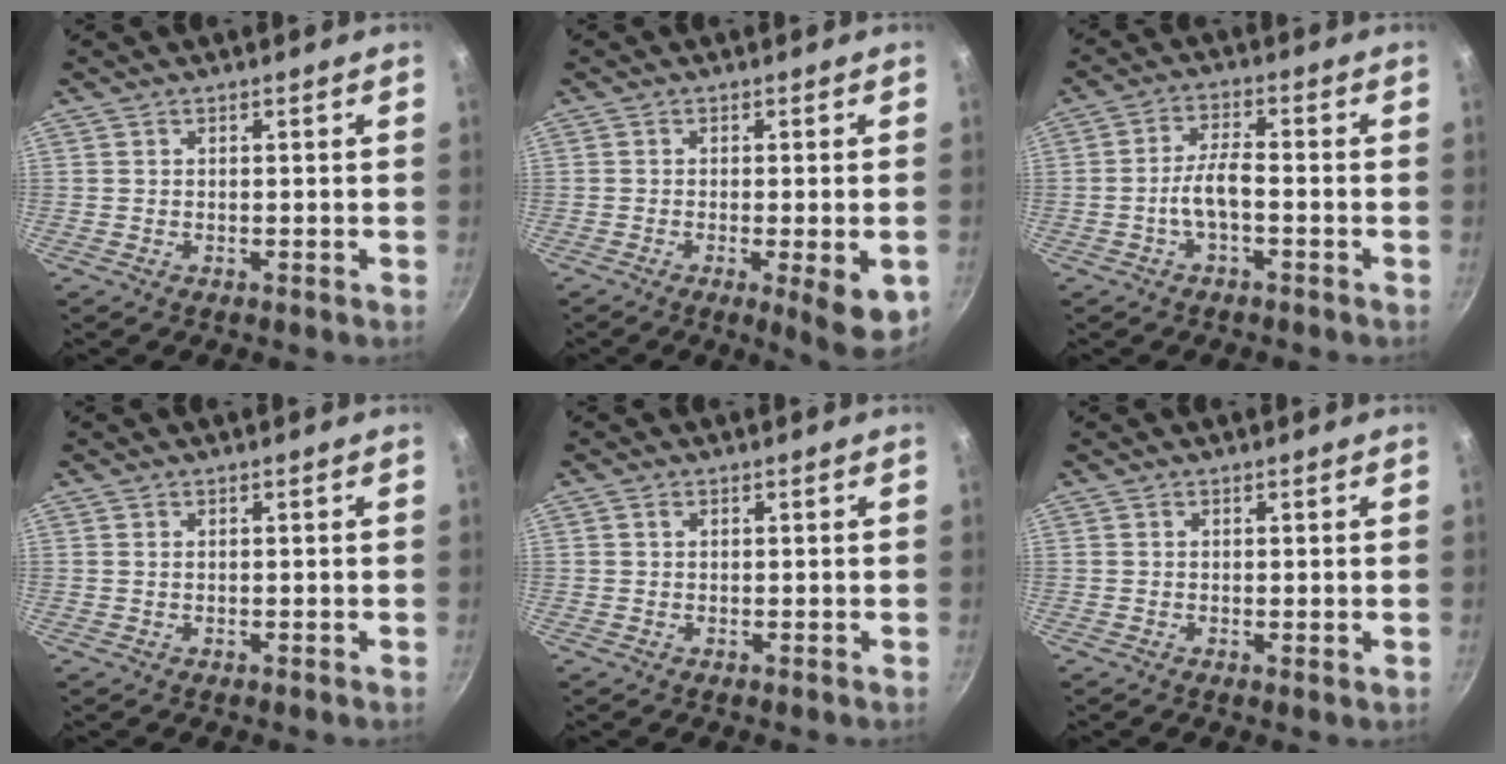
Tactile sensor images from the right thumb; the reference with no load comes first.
{"total": 8.2, "force": [-2.4, 1.8, 7.6], "torque": [-0.098, -0.004, -0.028]}
{"total": 5.5, "force": [-1.9, 1.9, 4.8], "torque": [-0.095, 0.027, -0.042]}
{"total": 0.0}
{"total": 0.8, "force": [0.3, 0.7, 0.4], "torque": [-0.007, 0.004, 0.004]}
{"total": 0.6, "force": [0.1, 0.1, 0.5], "torque": [-0.010, -0.002, 0.000]}